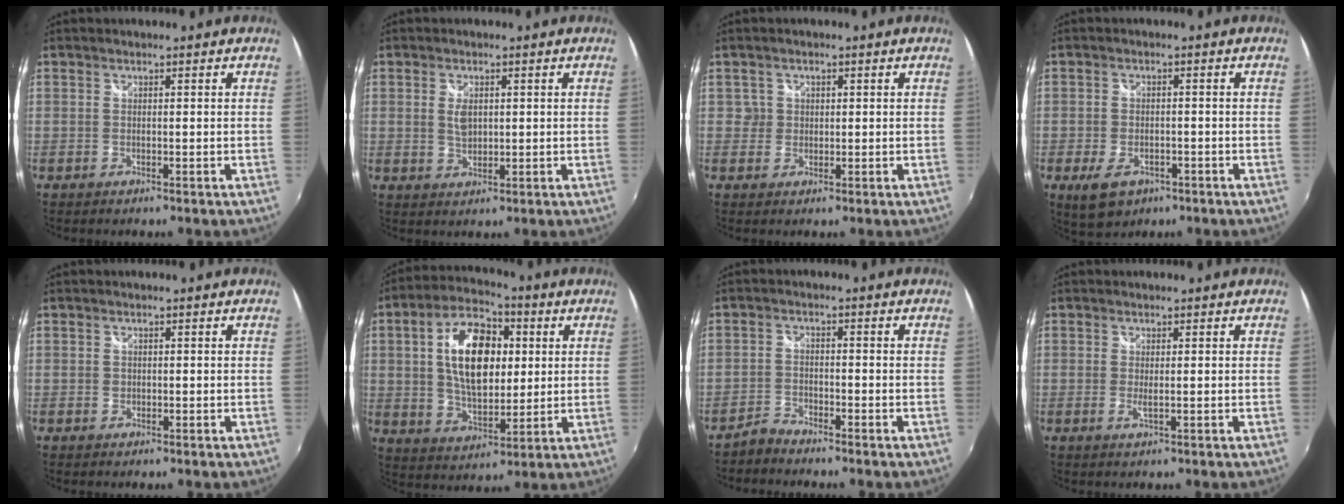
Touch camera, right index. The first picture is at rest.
{"total": 3.4, "force": [0.6, 2.2, 2.6], "torque": [-0.043, -0.001, 0.011]}
{"total": 1.8, "force": [0.3, 1.8, 0.0], "torque": [0.005, 0.008, 0.004]}
{"total": 6.9, "force": [-3.6, 4.2, 4.1], "torque": [-0.093, -0.019, -0.058]}
{"total": 0.5, "force": [0.0, 0.5, 0.1], "torque": [-0.001, 0.001, 0.002]}
{"total": 15.6, "force": [3.0, 8.6, 12.7], "torque": [-0.230, 0.026, 0.056]}
{"total": 2.8, "force": [-2.7, 0.6, 0.2], "torque": [-0.012, -0.001, -0.056]}
{"total": 1.3, "force": [-0.1, -0.1, 1.2], "torque": [-0.024, -0.004, -0.003]}